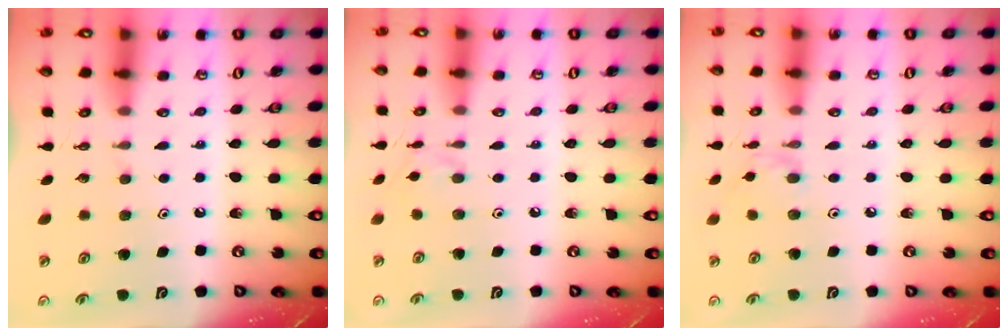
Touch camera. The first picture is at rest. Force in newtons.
{"total": 1.8, "press": 1.8, "slide": 0.4}
{"total": 2.1, "press": 2.1, "slide": 0.4}